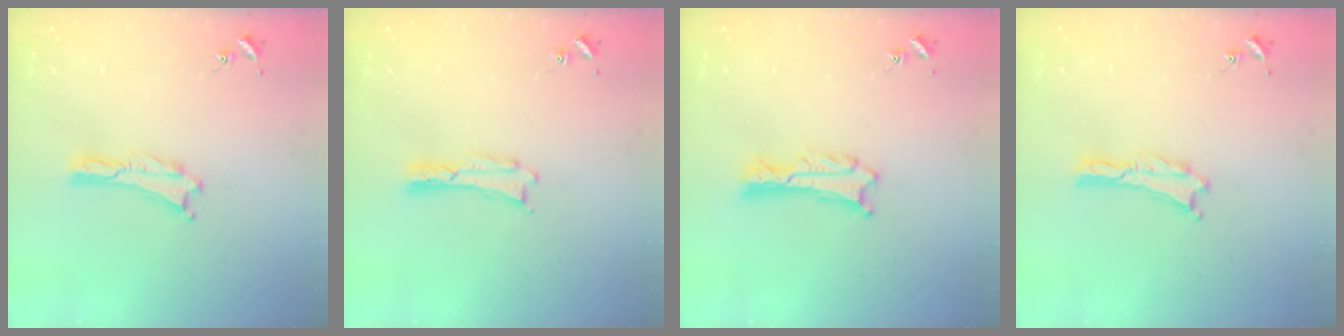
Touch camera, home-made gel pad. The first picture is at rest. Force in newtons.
{"total": 0.0}
{"total": 0.9, "press": 0.9, "slide": 0.1}
{"total": 0.0}